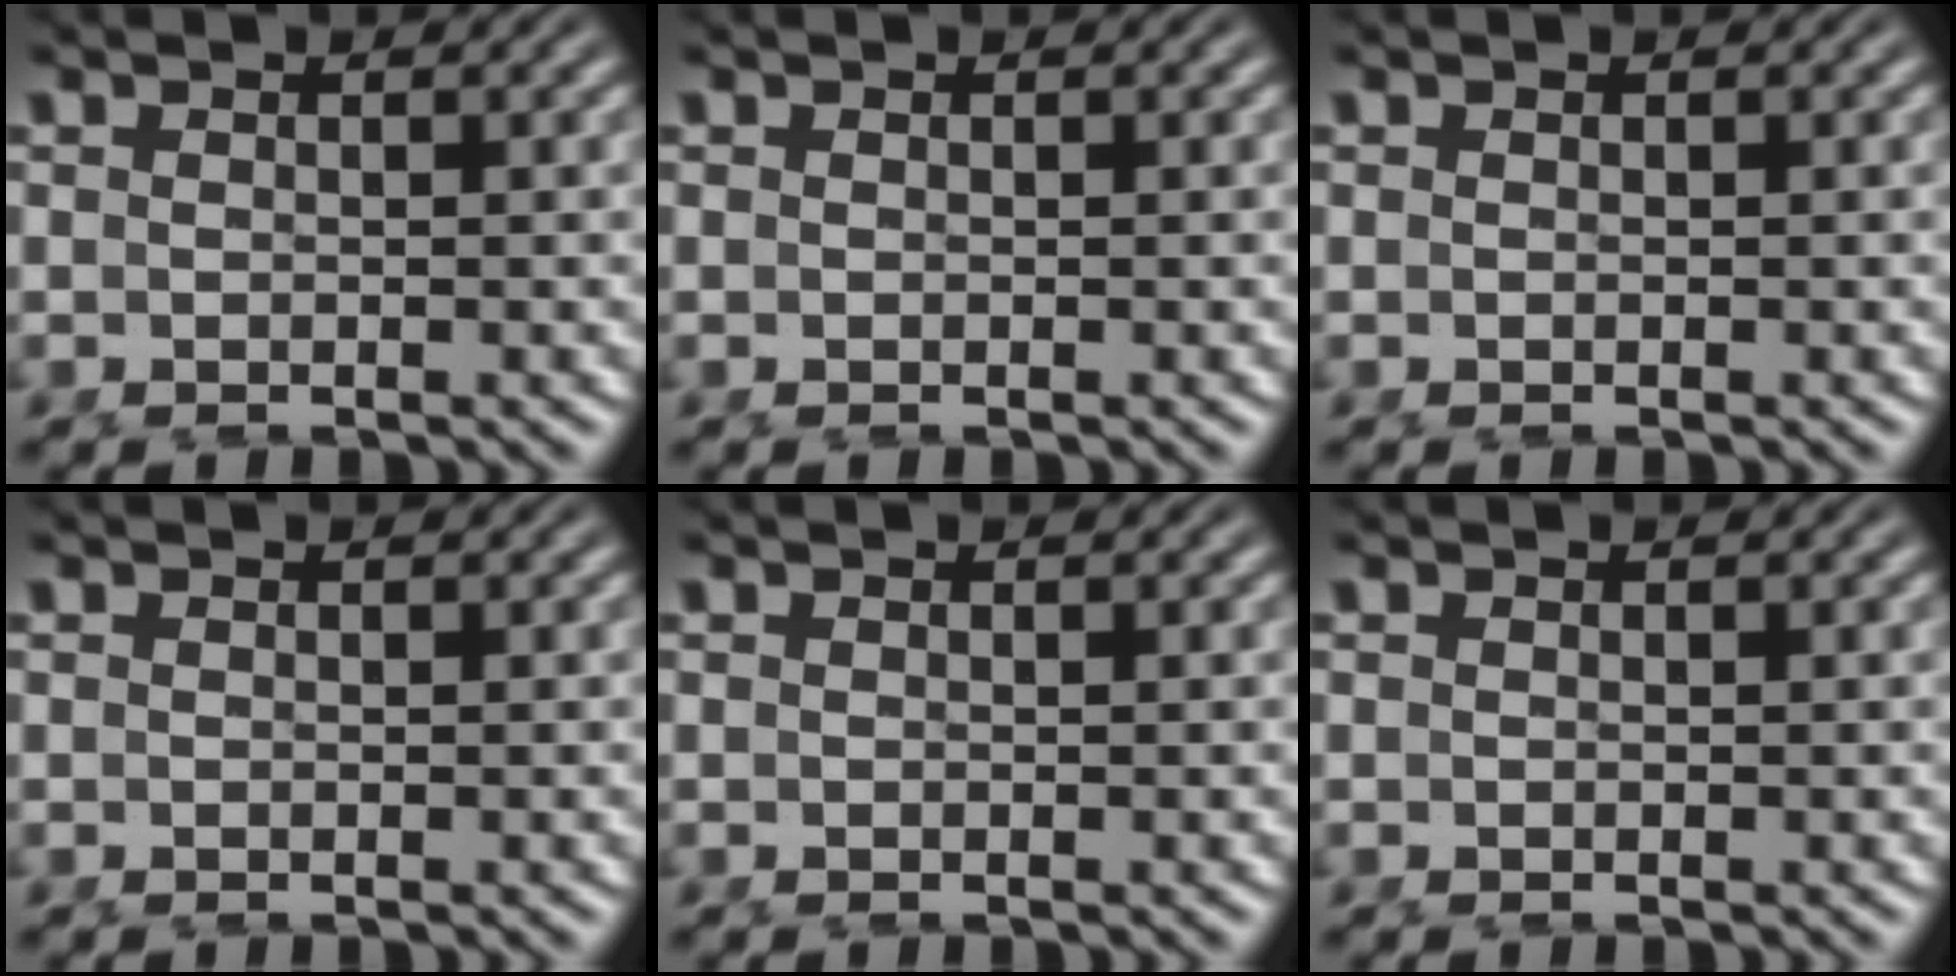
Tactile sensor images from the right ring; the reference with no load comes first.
{"total": 0.0}
{"total": 0.0}
{"total": 0.0}
{"total": 0.0}
{"total": 0.0}